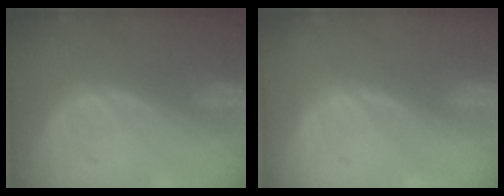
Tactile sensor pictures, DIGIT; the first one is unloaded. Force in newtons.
{"total": 0.0}